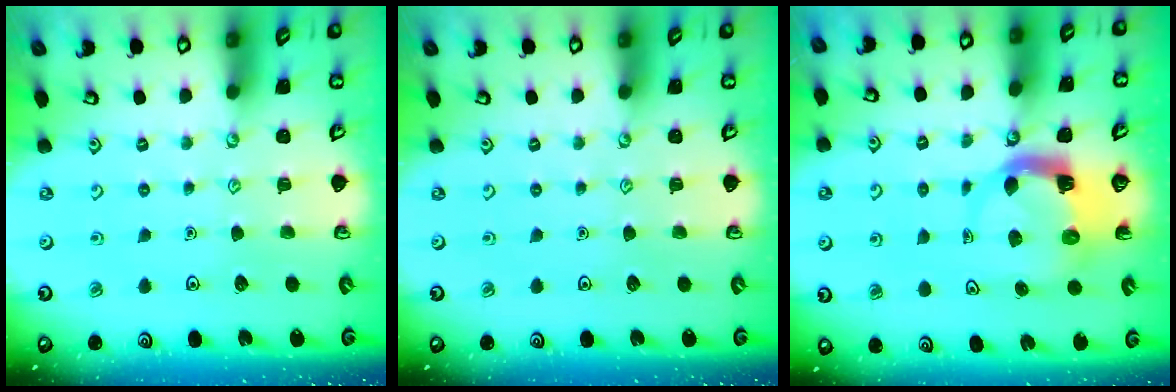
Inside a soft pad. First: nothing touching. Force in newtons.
{"total": 0.0}
{"total": 4.4, "press": 4.3, "slide": 0.8}